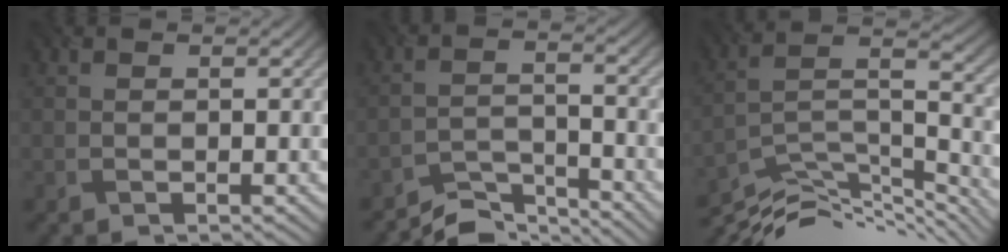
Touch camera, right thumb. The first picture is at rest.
{"total": 5.6, "force": [-5.3, 0.9, 1.5], "torque": [-0.031, -0.003, -0.099]}
{"total": 12.4, "force": [-9.5, 3.3, 7.3], "torque": [-0.140, -0.001, -0.164]}